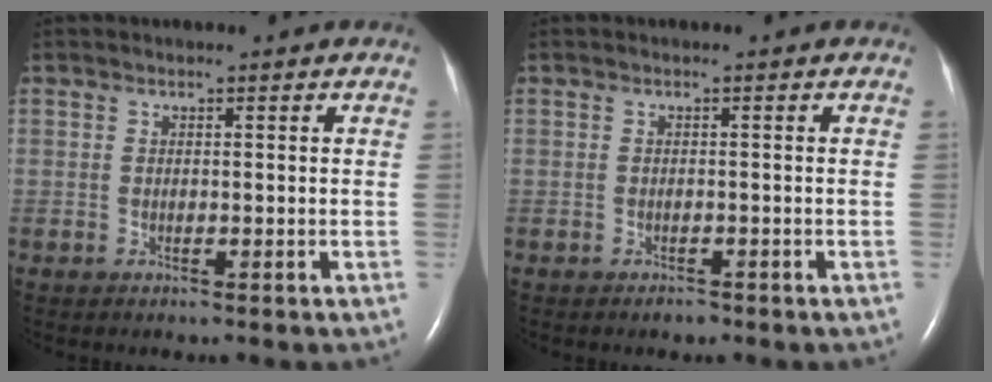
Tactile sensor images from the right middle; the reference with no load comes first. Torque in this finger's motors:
{"motor_torque": [0.16, -0.12, -0.04, -0.01]}